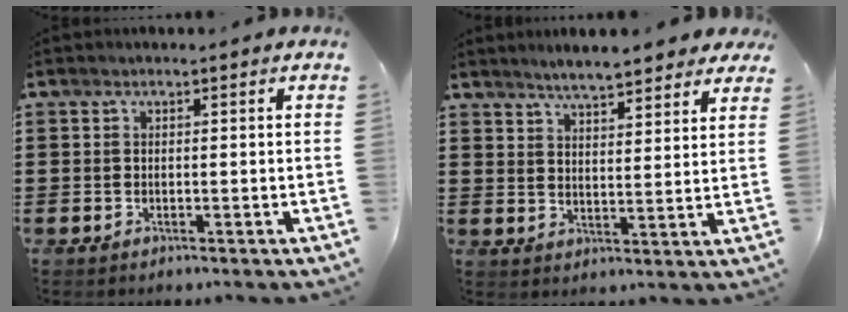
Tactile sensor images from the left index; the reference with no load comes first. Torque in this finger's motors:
{"motor_torque": [2.14, 0.00, 0.87, 0.11]}